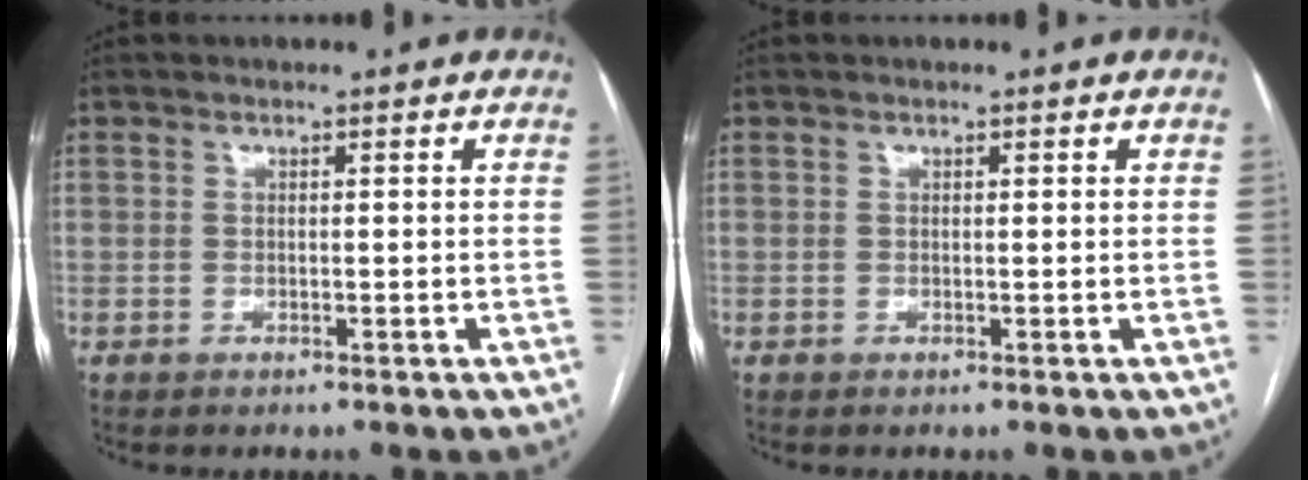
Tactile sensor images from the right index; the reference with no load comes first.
{"total": 0.0}